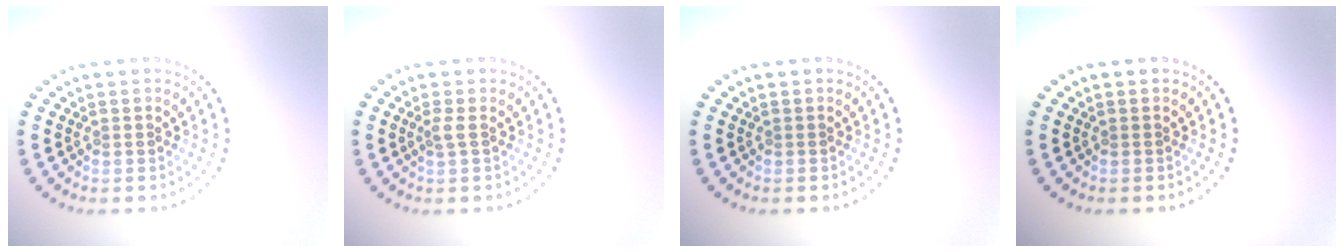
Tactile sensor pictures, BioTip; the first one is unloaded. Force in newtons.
{"total": 1.0, "press": 0.7, "slide": 0.7}
{"total": 0.0}
{"total": 0.0}